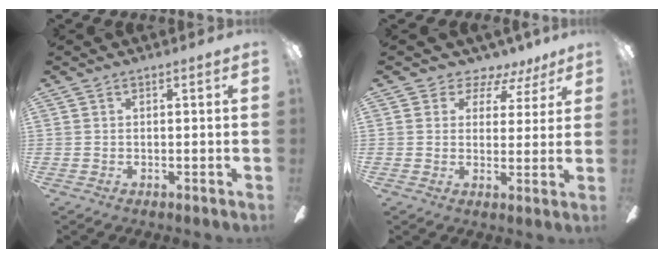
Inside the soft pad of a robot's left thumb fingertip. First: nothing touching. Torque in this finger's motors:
{"motor_torque": [-0.03, 0.05, -0.37, -0.13, -0.02]}